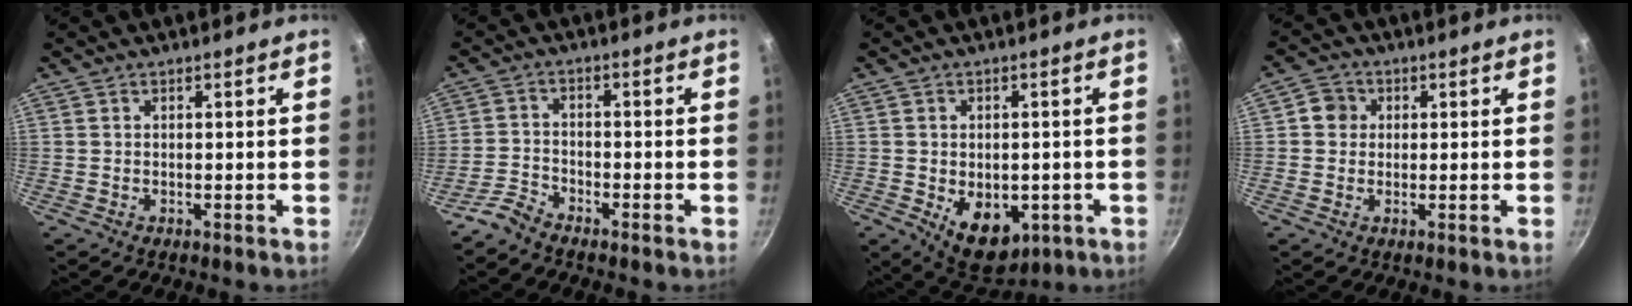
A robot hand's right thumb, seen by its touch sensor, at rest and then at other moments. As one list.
[{"total": 3.6, "force": [-3.3, 1.1, 1.0], "torque": [-0.024, 0.024, -0.075]}, {"total": 10.7, "force": [-2.8, 7.1, 7.4], "torque": [-0.072, -0.003, -0.021]}, {"total": 3.9, "force": [0.6, 3.7, 1.2], "torque": [0.006, 0.003, -0.001]}]